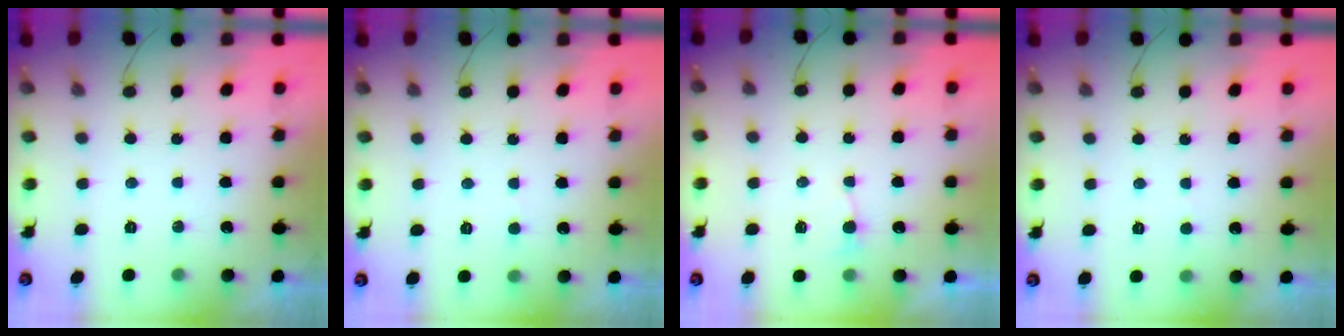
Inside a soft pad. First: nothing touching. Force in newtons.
{"total": 2.1, "press": 2.1, "slide": 0.2}
{"total": 2.7, "press": 2.7, "slide": 0.3}
{"total": 2.1, "press": 2.1, "slide": 0.2}